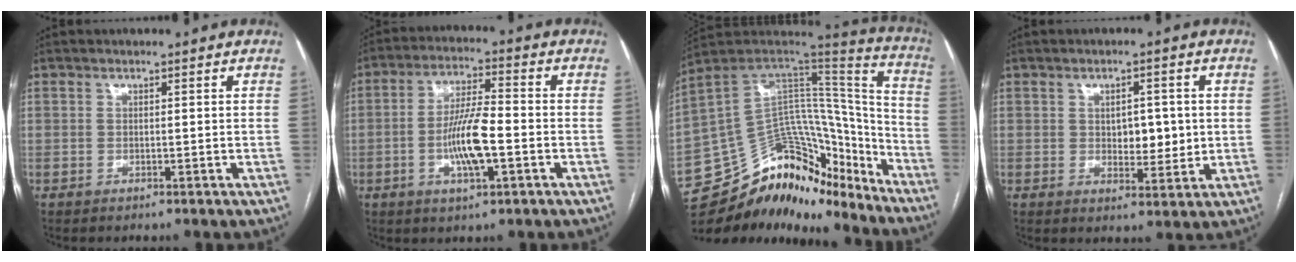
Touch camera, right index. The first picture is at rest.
{"total": 9.3, "force": [-2.3, 1.9, 8.9], "torque": [-0.171, 0.005, -0.042]}
{"total": 25.3, "force": [-19.9, 11.5, 10.7], "torque": [-0.164, 0.054, -0.303]}
{"total": 5.2, "force": [0.5, 2.7, 4.4], "torque": [-0.057, -0.003, 0.013]}